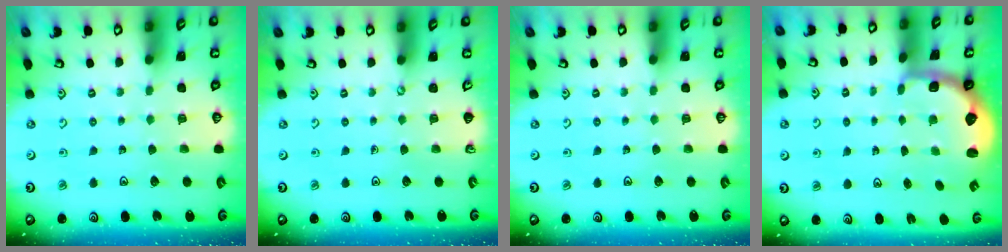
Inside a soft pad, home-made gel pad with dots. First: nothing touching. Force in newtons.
{"total": 0.0}
{"total": 0.0}
{"total": 2.6, "press": 1.9, "slide": 1.7}